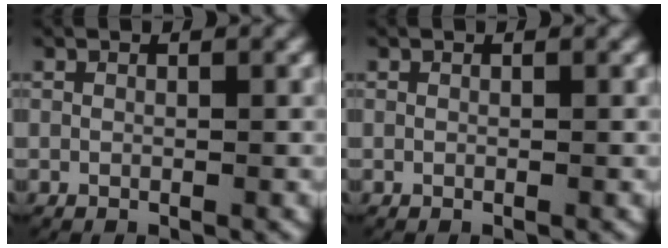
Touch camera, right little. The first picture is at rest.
{"total": 0.0}